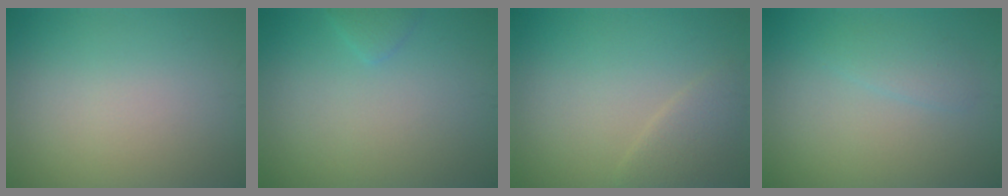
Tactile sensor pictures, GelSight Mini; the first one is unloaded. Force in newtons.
{"total": 1.0, "press": 1.0, "slide": 0.1}
{"total": 2.2, "press": 2.1, "slide": 0.1}
{"total": 1.6, "press": 1.6, "slide": 0.0}